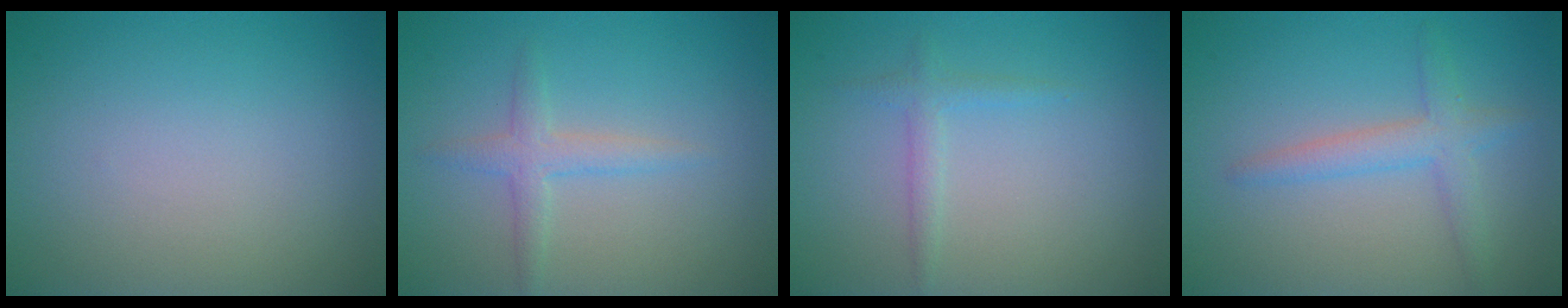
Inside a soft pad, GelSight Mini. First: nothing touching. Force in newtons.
{"total": 2.1, "press": 2.1, "slide": 0.1}
{"total": 1.3, "press": 1.3, "slide": 0.1}
{"total": 2.6, "press": 2.6, "slide": 0.1}